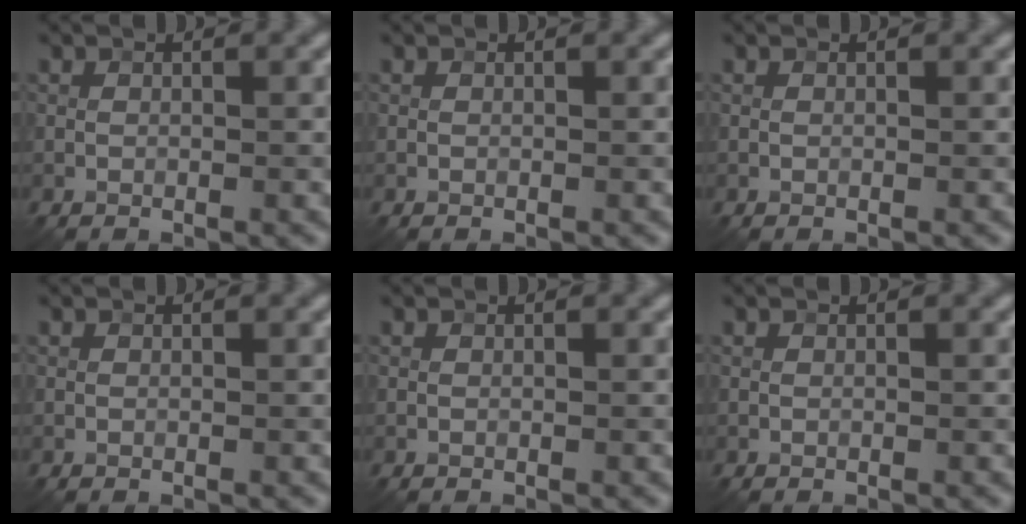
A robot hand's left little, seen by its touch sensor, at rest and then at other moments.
{"total": 0.0}
{"total": 0.0}
{"total": 0.0}
{"total": 0.0}
{"total": 0.0}